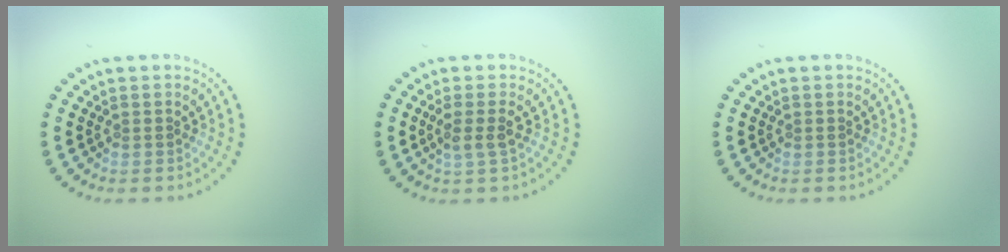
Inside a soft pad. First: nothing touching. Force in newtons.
{"total": 1.7, "press": 1.4, "slide": 0.8}
{"total": 0.0}